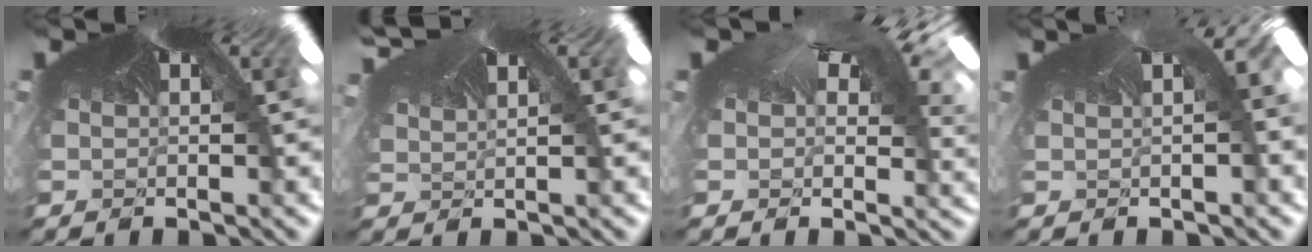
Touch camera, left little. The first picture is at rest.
{"total": 2.0, "force": [1.7, 0.8, 0.7], "torque": [-0.049, 0.019, 0.030]}
{"total": 2.4, "force": [1.7, 1.6, -0.4], "torque": [-0.035, 0.013, 0.018]}
{"total": 0.8, "force": [-0.2, 0.5, -0.6], "torque": [0.006, 0.012, -0.005]}